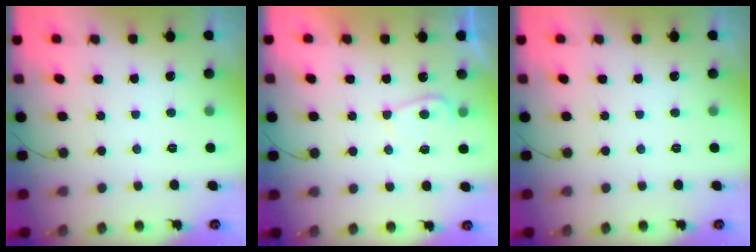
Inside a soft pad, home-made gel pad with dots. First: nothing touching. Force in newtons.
{"total": 4.6, "press": 4.6, "slide": 0.5}
{"total": 0.0}